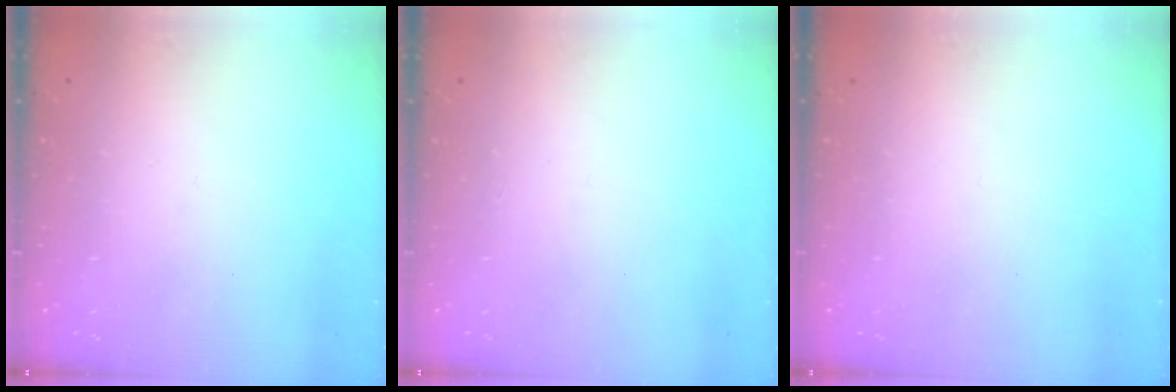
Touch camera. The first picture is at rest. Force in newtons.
{"total": 0.0}
{"total": 0.0}